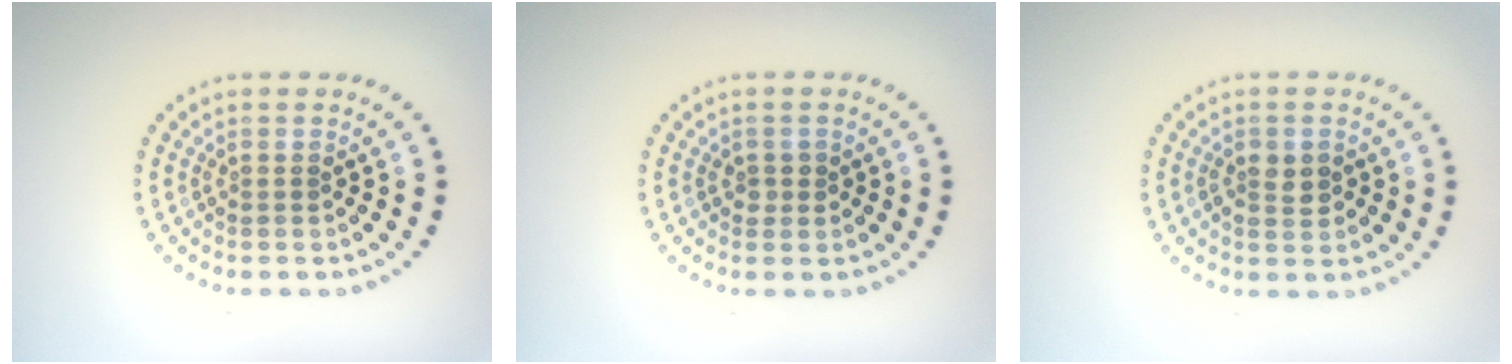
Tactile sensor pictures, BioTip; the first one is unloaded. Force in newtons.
{"total": 0.8, "press": 0.7, "slide": 0.4}
{"total": 2.1, "press": 2.1, "slide": 0.3}